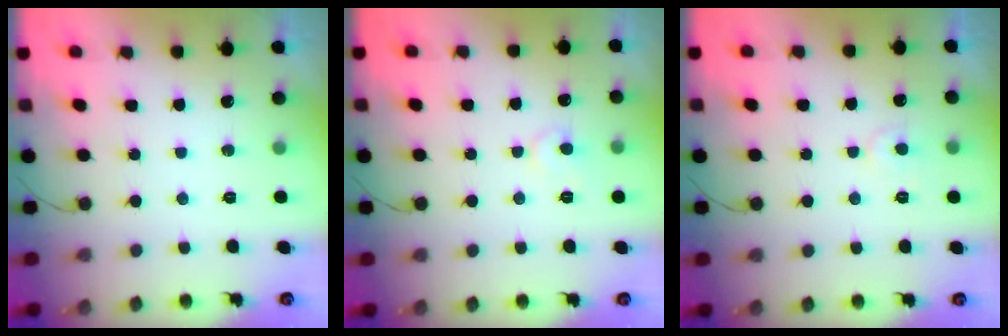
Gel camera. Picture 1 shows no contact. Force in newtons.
{"total": 5.2, "press": 5.2, "slide": 0.2}
{"total": 4.1, "press": 4.1, "slide": 0.4}